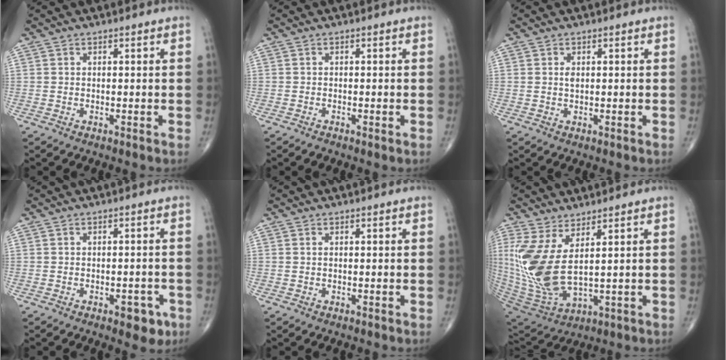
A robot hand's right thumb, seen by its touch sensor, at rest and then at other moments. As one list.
[{"total": 0.7, "force": [-0.5, 0.2, 0.5], "torque": [-0.009, -0.002, -0.011]}, {"total": 1.1, "force": [0.3, 0.5, 0.9], "torque": [-0.014, -0.001, 0.005]}, {"total": 4.5, "force": [-2.2, 2.3, 3.1], "torque": [-0.017, 0.010, -0.025]}, {"total": 0.0}, {"total": 14.5, "force": [3.4, 5.6, 12.9], "torque": [-0.300, -0.035, 0.085]}]